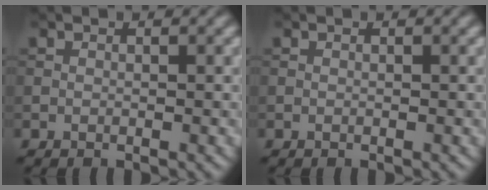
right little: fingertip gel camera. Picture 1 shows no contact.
{"total": 0.0}